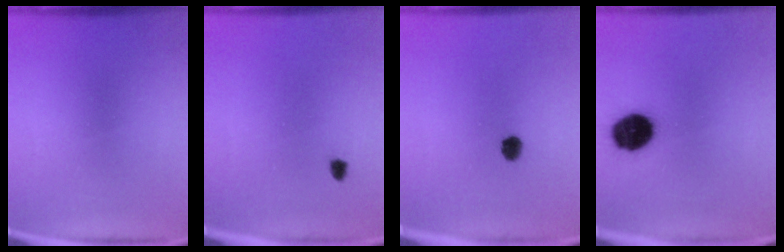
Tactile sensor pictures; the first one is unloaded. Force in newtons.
{"total": 1.0}
{"total": 2.7}
{"total": 11.5}